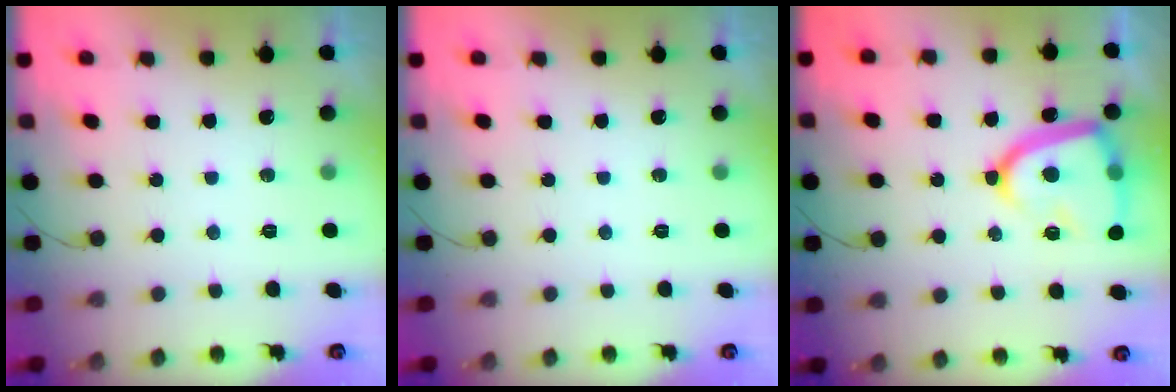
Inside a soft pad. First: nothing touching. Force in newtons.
{"total": 0.0}
{"total": 17.6, "press": 17.5, "slide": 1.4}